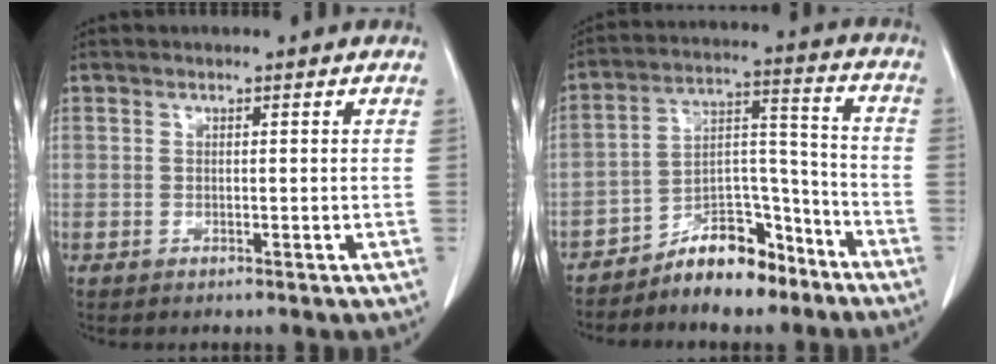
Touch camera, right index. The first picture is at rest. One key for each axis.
{"total": 10.0, "fx": -7.9, "fy": 4.3, "fz": 4.5, "tx": -0.069, "ty": 0.039, "tz": -0.137}